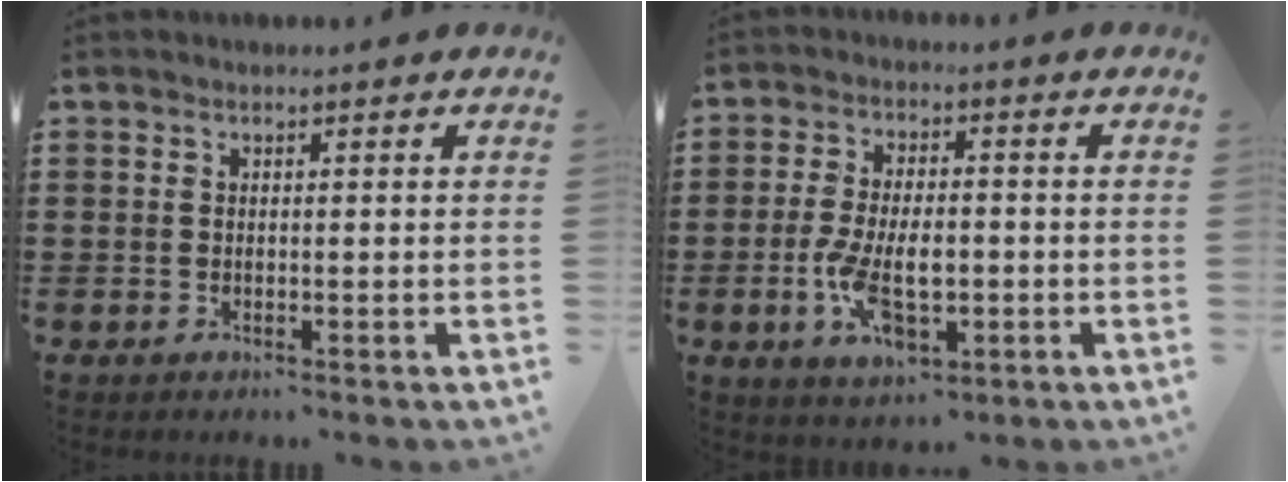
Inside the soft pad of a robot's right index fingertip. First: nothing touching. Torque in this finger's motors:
{"motor_torque": [2.14, 0.00, 0.37, 0.21]}